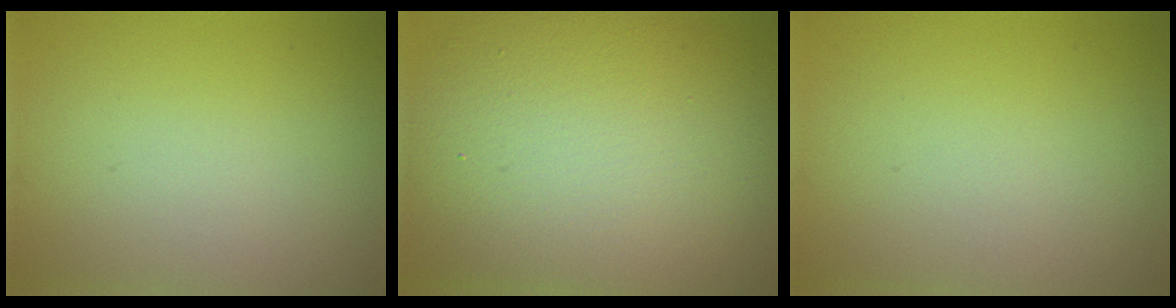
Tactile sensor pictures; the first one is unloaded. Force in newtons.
{"total": 14.3, "press": 14.3, "slide": 0.9}
{"total": 0.0}